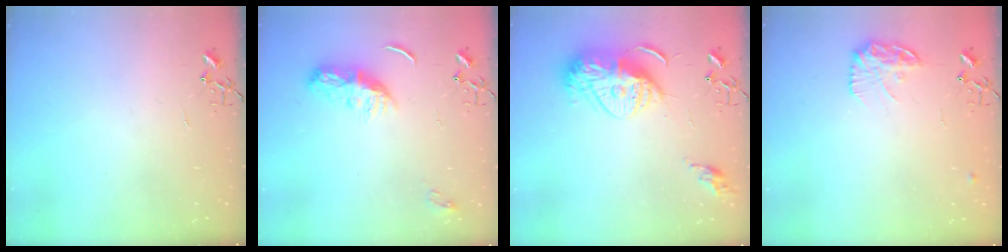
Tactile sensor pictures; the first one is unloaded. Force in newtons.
{"total": 8.9, "press": 8.9, "slide": 0.1}
{"total": 15.5, "press": 15.4, "slide": 1.4}
{"total": 12.3, "press": 12.3, "slide": 0.5}